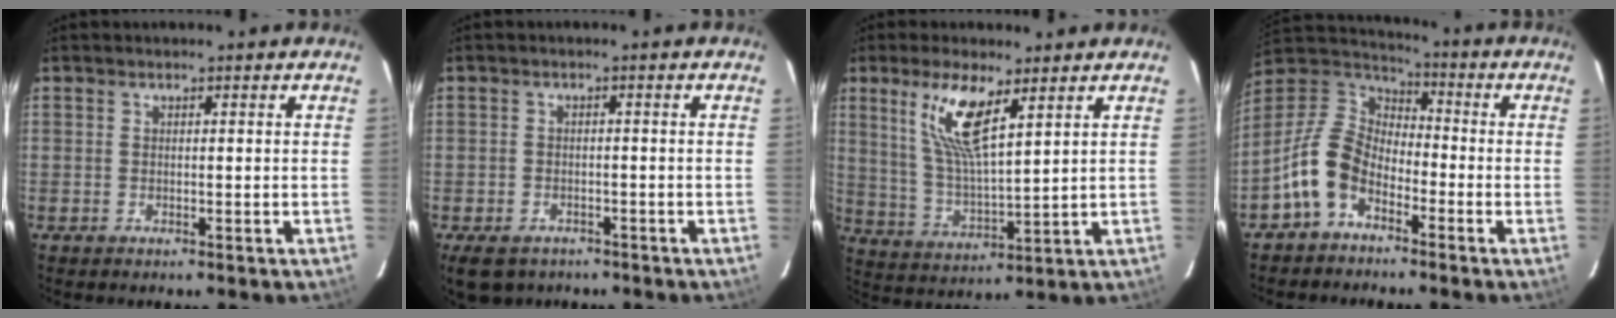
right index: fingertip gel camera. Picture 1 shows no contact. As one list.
[{"total": 7.5, "force": [-5.1, 4.5, 3.0], "torque": [-0.068, -0.006, -0.075]}, {"total": 10.8, "force": [5.8, 2.6, 8.7], "torque": [-0.174, 0.000, 0.120]}, {"total": 11.1, "force": [-5.8, 7.0, 6.4], "torque": [-0.136, 0.019, -0.121]}]